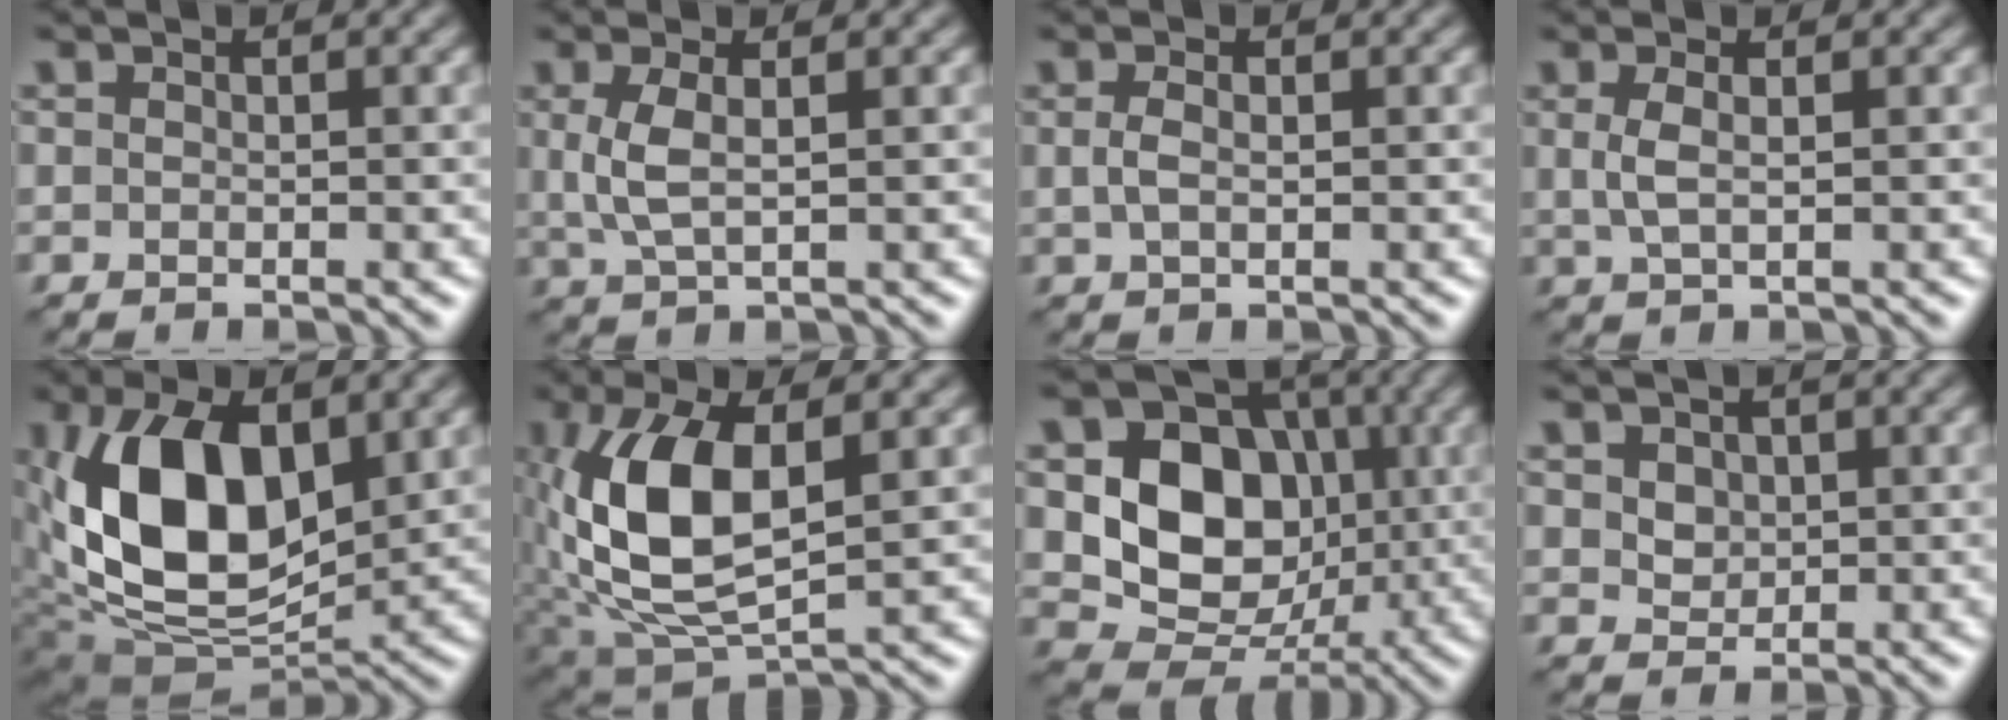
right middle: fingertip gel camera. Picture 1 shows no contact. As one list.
[{"total": 2.9, "force": [0.5, 1.0, 2.7], "torque": [-0.066, -0.001, 0.013]}, {"total": 1.4, "force": [0.1, 0.6, 1.3], "torque": [-0.034, 0.000, 0.003]}, {"total": 1.9, "force": [0.4, 0.6, 1.8], "torque": [-0.042, 0.001, 0.011]}, {"total": 12.1, "force": [2.2, 7.1, 9.5], "torque": [-0.177, -0.006, 0.040]}, {"total": 10.0, "force": [1.0, 4.9, 8.6], "torque": [-0.186, 0.004, 0.021]}, {"total": 10.0, "force": [0.8, 8.0, 6.0], "torque": [-0.109, -0.006, 0.006]}, {"total": 2.3, "force": [0.9, 1.8, 1.1], "torque": [-0.031, 0.003, 0.026]}]